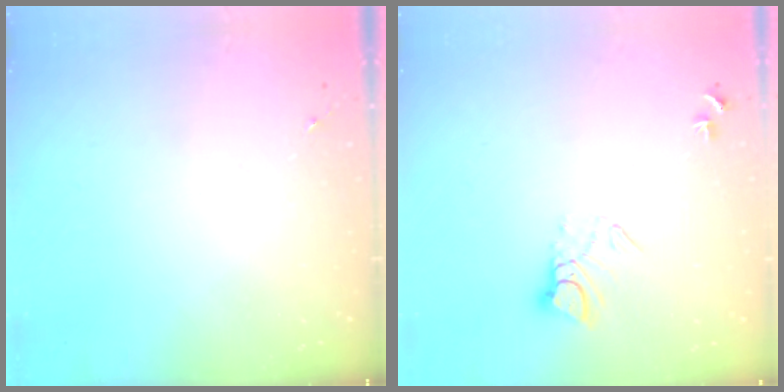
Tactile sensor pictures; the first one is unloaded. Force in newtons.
{"total": 5.9, "press": 5.9, "slide": 0.5}